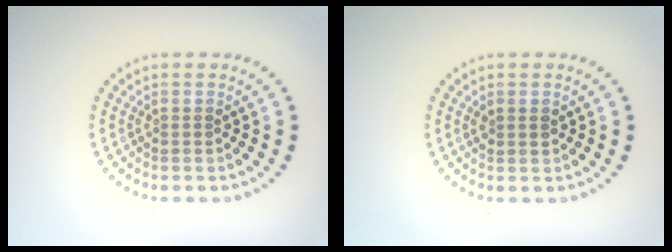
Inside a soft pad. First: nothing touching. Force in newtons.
{"total": 0.9, "press": 0.9, "slide": 0.3}